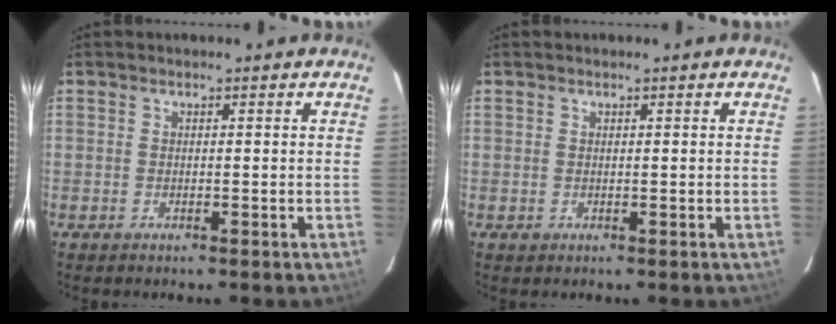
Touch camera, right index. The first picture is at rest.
{"total": 0.6, "force": [0.2, 0.6, 0.1], "torque": [0.002, 0.003, 0.002]}